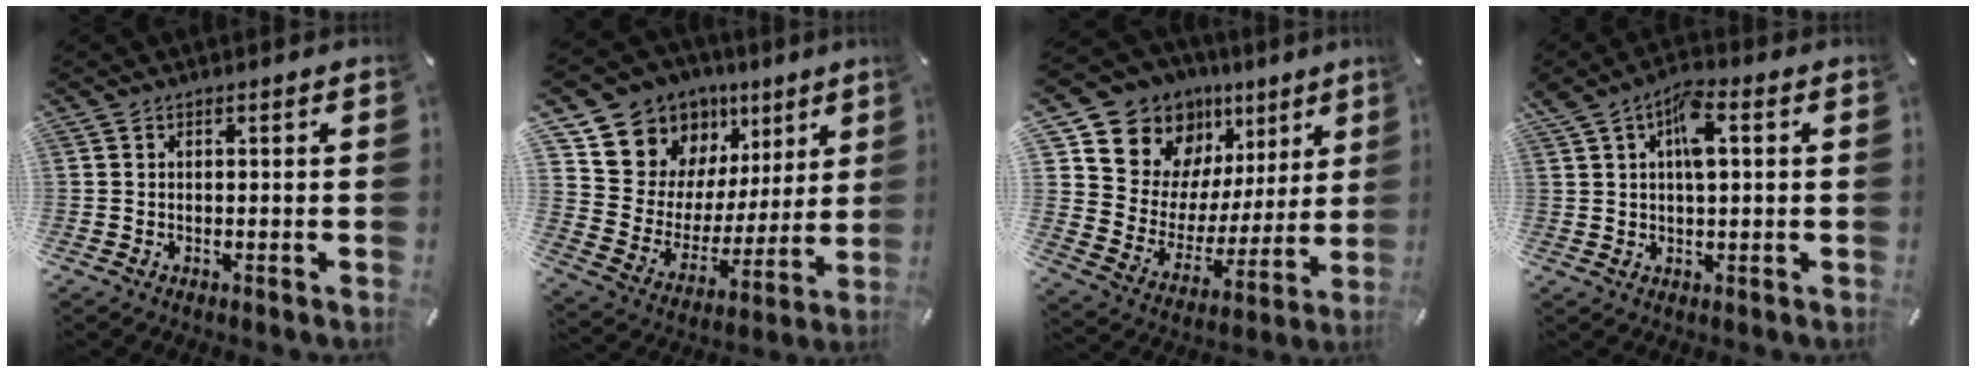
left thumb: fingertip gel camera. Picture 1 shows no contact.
{"total": 13.1, "force": [8.6, 9.7, 1.7], "torque": [-0.048, -0.079, 0.163]}
{"total": 15.4, "force": [10.3, 10.8, 3.5], "torque": [-0.069, -0.088, 0.190]}
{"total": 6.9, "force": [2.1, 2.9, 5.9], "torque": [-0.104, 0.004, 0.033]}